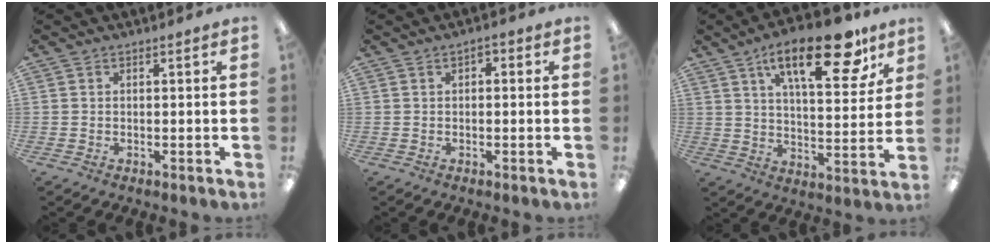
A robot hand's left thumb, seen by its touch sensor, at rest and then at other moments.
{"total": 1.4, "force": [-0.2, 0.9, 1.1], "torque": [-0.019, 0.006, -0.004]}
{"total": 21.5, "force": [12.3, 8.6, 15.4], "torque": [-0.218, -0.060, 0.191]}